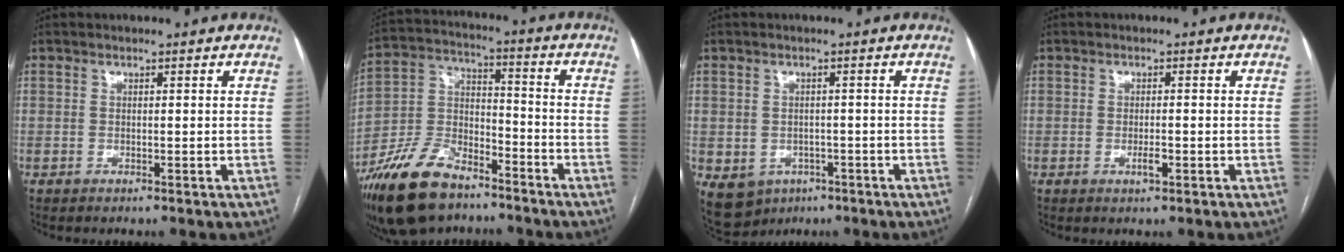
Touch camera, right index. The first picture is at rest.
{"total": 16.1, "force": [-11.7, 7.1, 8.5], "torque": [-0.172, 0.012, -0.209]}
{"total": 8.8, "force": [-4.0, 7.4, 2.5], "torque": [-0.065, 0.007, -0.044]}
{"total": 1.9, "force": [-0.8, 0.4, 1.7], "torque": [-0.030, -0.001, -0.013]}